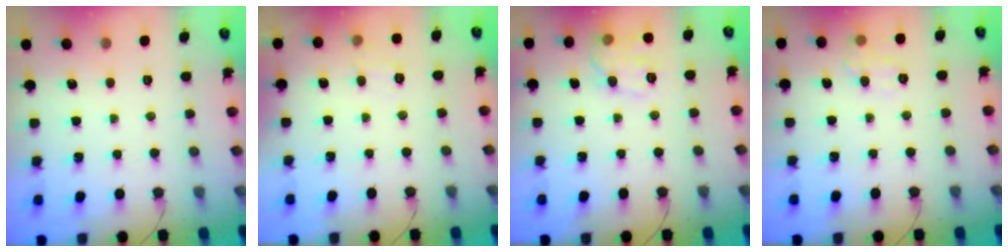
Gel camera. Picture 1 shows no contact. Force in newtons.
{"total": 3.6, "press": 3.3, "slide": 1.6}
{"total": 8.4, "press": 8.3, "slide": 1.0}
{"total": 7.2, "press": 7.1, "slide": 1.1}